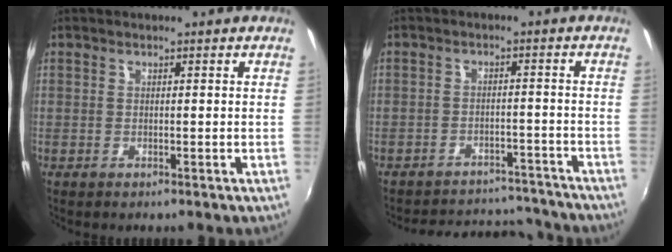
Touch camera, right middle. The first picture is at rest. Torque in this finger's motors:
{"motor_torque": [0.70, -1.44, -0.06, 0.01]}